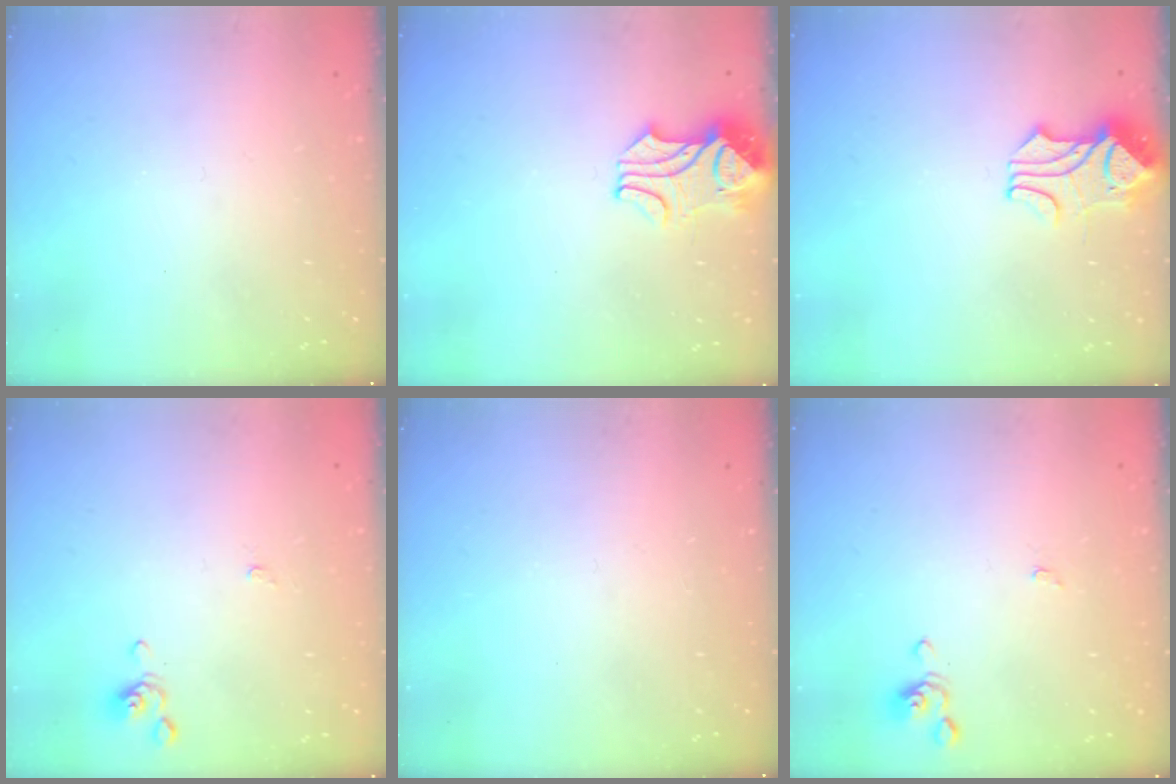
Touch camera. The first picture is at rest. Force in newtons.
{"total": 2.3, "press": 2.1, "slide": 1.0}
{"total": 1.6, "press": 1.3, "slide": 1.0}
{"total": 0.0}
{"total": 0.0}
{"total": 0.0}